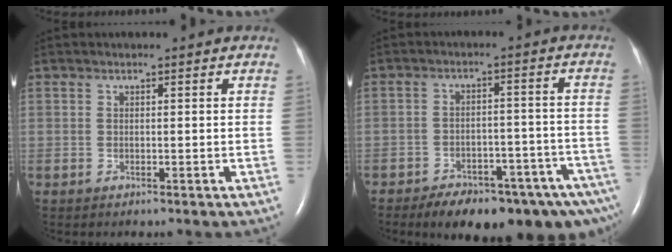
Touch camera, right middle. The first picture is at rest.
{"total": 16.9, "force": [-12.5, 5.0, 10.2], "torque": [-0.088, 0.024, -0.164]}